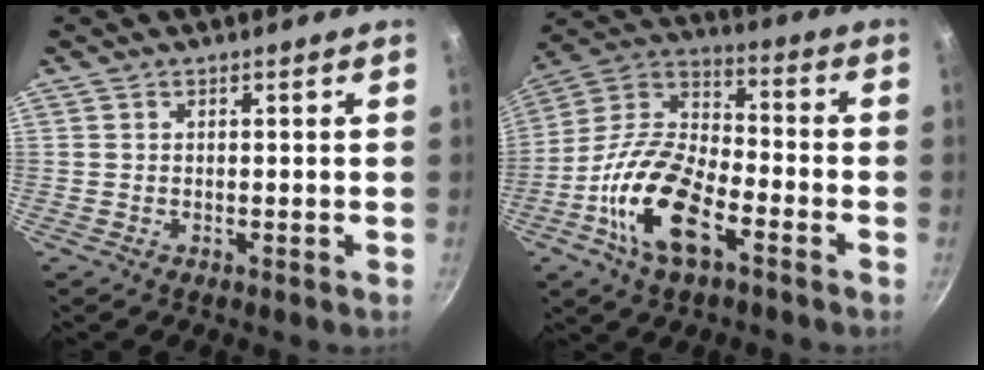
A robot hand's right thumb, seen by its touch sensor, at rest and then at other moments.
{"total": 18.1, "force": [-7.7, 8.7, 13.9], "torque": [-0.256, 0.046, -0.165]}